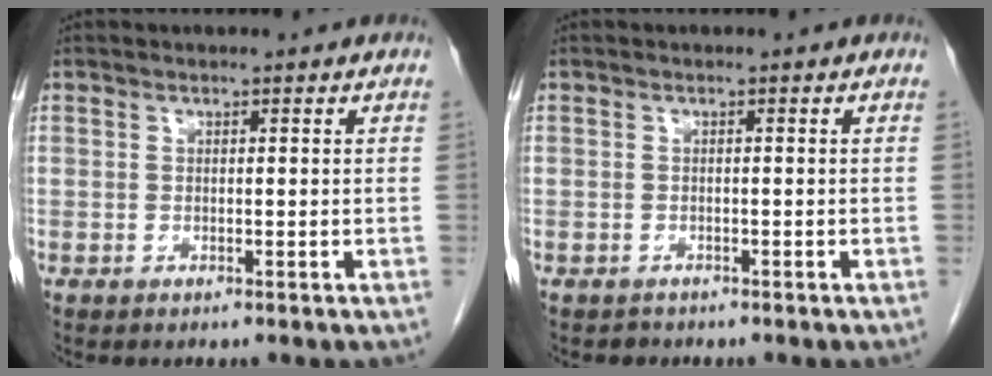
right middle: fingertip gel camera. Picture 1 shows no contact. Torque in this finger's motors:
{"motor_torque": [-0.09, 0.10, -0.03, 0.00]}